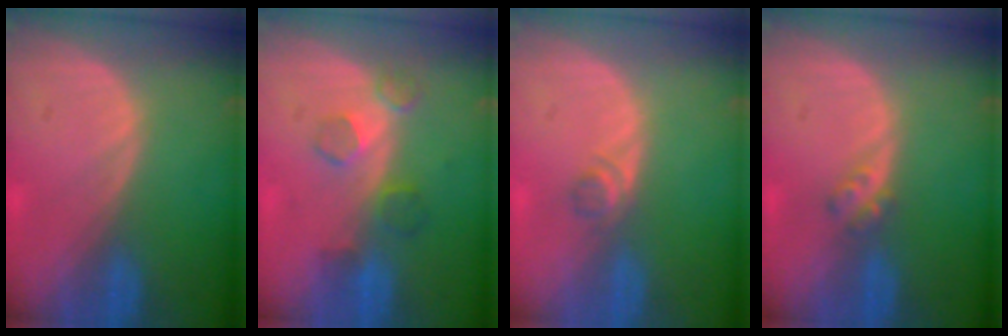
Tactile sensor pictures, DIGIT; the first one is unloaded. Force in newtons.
{"total": 4.5, "press": 4.2, "slide": 1.6}
{"total": 1.8, "press": 1.5, "slide": 0.9}
{"total": 2.3, "press": 2.0, "slide": 1.2}